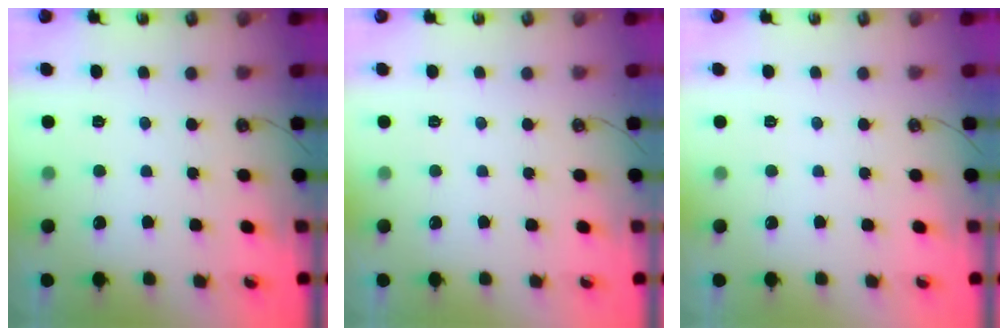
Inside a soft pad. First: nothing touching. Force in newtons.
{"total": 0.0}
{"total": 0.0}